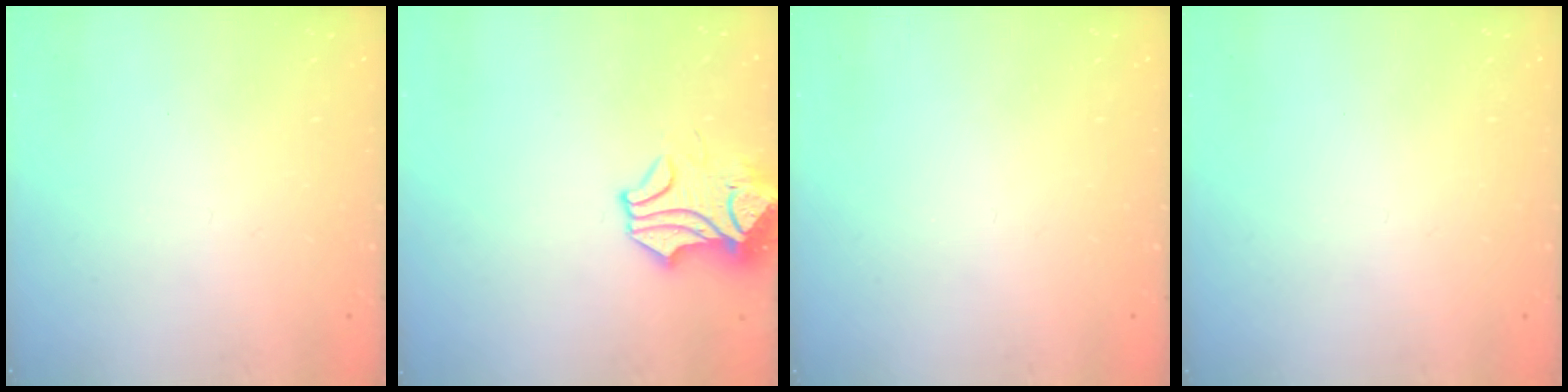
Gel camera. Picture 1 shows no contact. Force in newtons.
{"total": 1.7, "press": 1.2, "slide": 1.2}
{"total": 0.0}
{"total": 0.0}